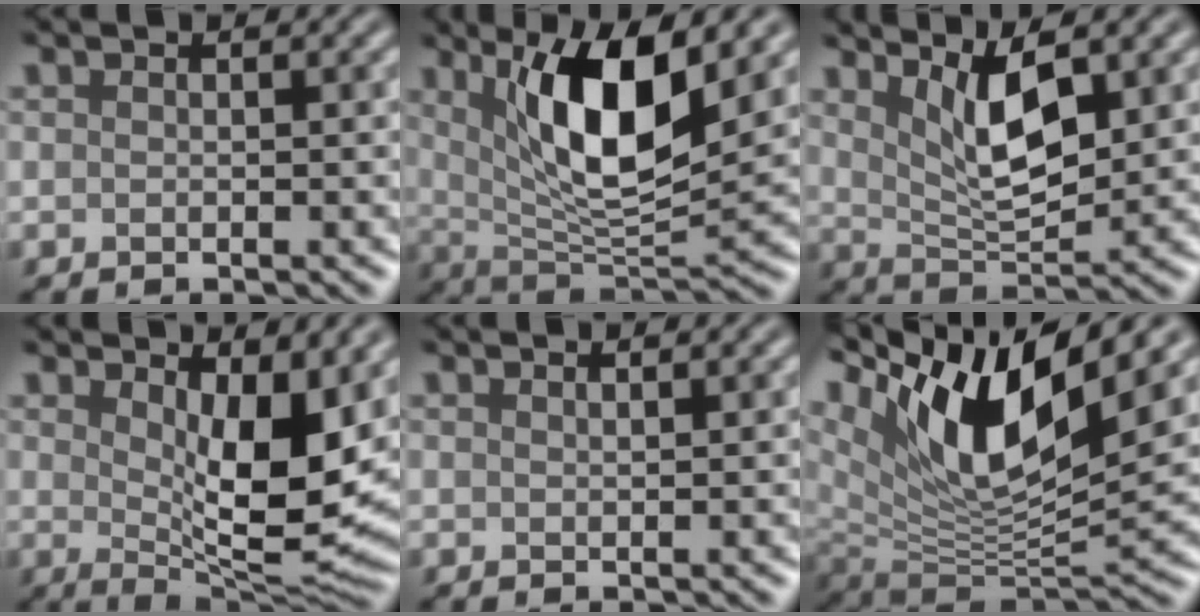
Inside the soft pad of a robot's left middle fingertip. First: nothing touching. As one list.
[{"total": 9.5, "force": [3.4, 3.0, 8.4], "torque": [-0.138, -0.015, 0.062]}, {"total": 5.6, "force": [2.5, 1.9, 4.6], "torque": [-0.086, -0.013, 0.048]}, {"total": 8.9, "force": [2.1, 3.3, 8.0], "torque": [-0.126, -0.018, 0.039]}, {"total": 0.7, "force": [0.6, 0.2, 0.4], "torque": [0.000, 0.001, 0.008]}, {"total": 12.8, "force": [6.2, 4.7, 10.2], "torque": [-0.186, -0.002, 0.116]}]